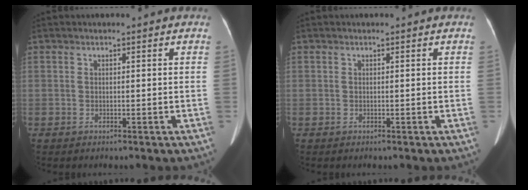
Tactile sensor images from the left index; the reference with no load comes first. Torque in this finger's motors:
{"motor_torque": [0.11, 0.01, 0.04, 0.02]}